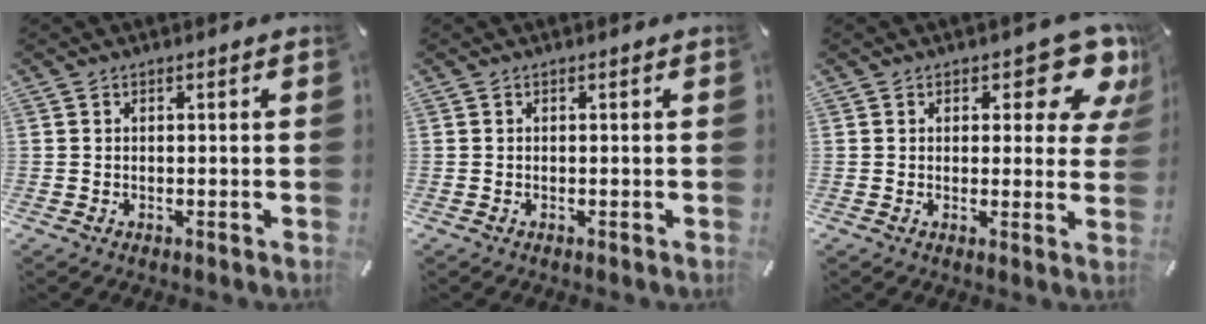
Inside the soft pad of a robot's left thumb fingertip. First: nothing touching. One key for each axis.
{"total": 0.0}
{"total": 11.3, "fx": 7.1, "fy": 4.8, "fz": 7.4, "tx": -0.076, "ty": -0.047, "tz": 0.116}